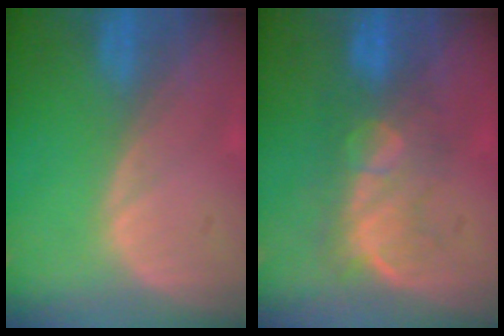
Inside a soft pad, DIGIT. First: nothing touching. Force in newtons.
{"total": 7.6, "press": 7.3, "slide": 2.1}